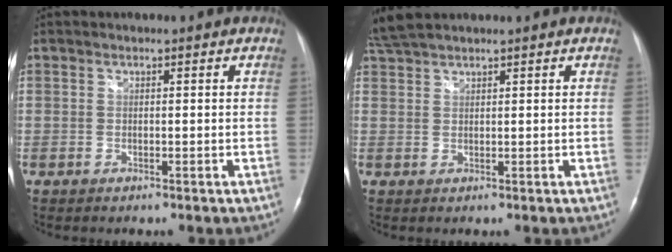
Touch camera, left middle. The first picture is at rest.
{"total": 3.8, "force": [3.4, 0.6, 1.4], "torque": [-0.036, 0.022, 0.072]}